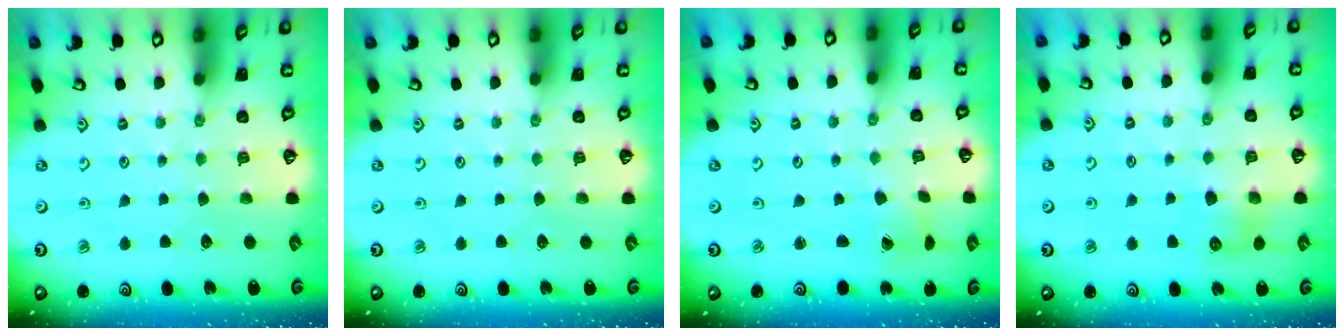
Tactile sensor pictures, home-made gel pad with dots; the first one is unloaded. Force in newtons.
{"total": 0.0}
{"total": 1.0, "press": 1.0, "slide": 0.1}
{"total": 6.5, "press": 6.5, "slide": 0.6}